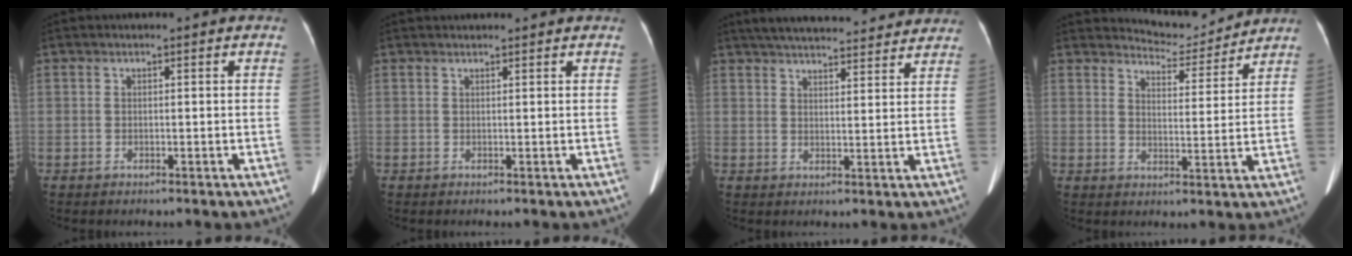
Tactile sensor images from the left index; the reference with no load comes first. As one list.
[{"total": 3.2, "force": [3.1, 0.2, 0.8], "torque": [-0.008, 0.025, 0.039]}, {"total": 20.0, "force": [18.1, 4.0, 7.4], "torque": [-0.113, 0.034, 0.239]}, {"total": 6.6, "force": [6.5, 0.6, -0.7], "torque": [0.002, -0.007, 0.093]}]